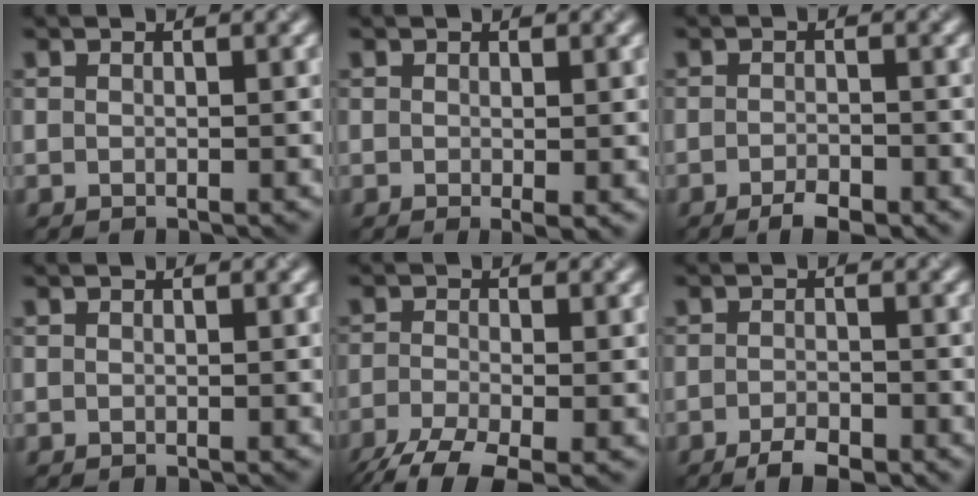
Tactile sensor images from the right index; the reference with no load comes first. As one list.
[{"total": 1.0, "force": [0.0, 0.1, 1.0], "torque": [-0.013, -0.008, -0.002]}, {"total": 2.7, "force": [-1.7, 0.9, 1.8], "torque": [-0.031, -0.003, -0.030]}, {"total": 0.0}, {"total": 5.5, "force": [-3.7, 1.6, 3.6], "torque": [-0.079, -0.018, -0.078]}, {"total": 3.1, "force": [-2.0, 1.1, 2.1], "torque": [-0.038, -0.003, -0.036]}]